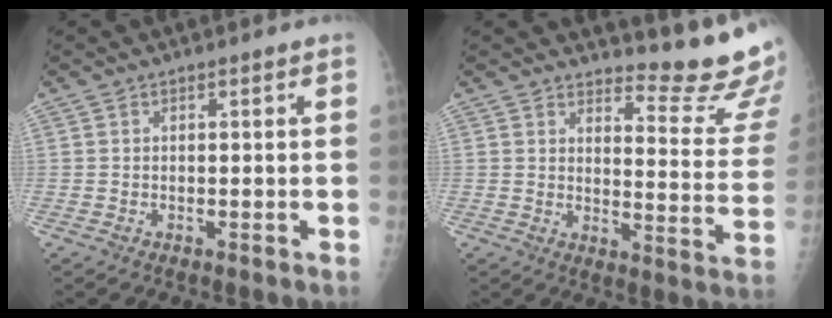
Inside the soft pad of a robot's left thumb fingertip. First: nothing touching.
{"total": 14.6, "force": [13.4, 2.2, 5.4], "torque": [-0.040, -0.164, 0.151]}